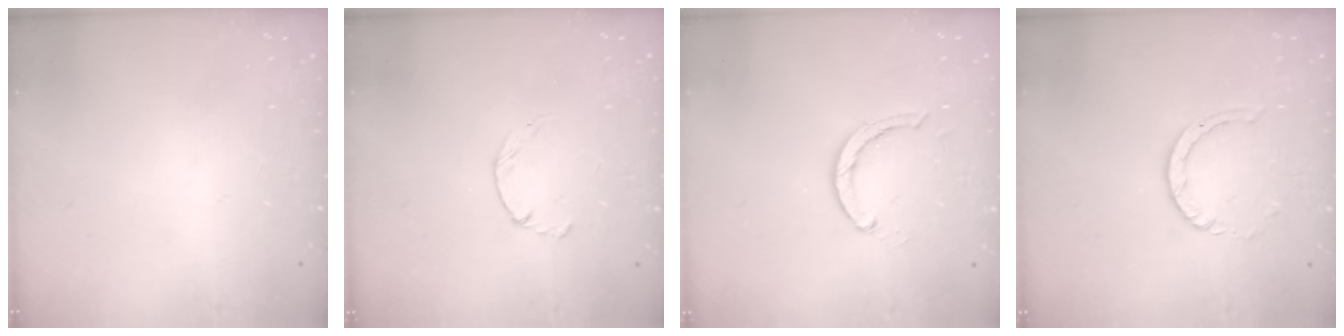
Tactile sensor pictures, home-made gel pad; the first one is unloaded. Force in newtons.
{"total": 1.8, "press": 1.7, "slide": 0.3}
{"total": 2.9, "press": 2.9, "slide": 0.4}
{"total": 3.8, "press": 3.7, "slide": 0.3}